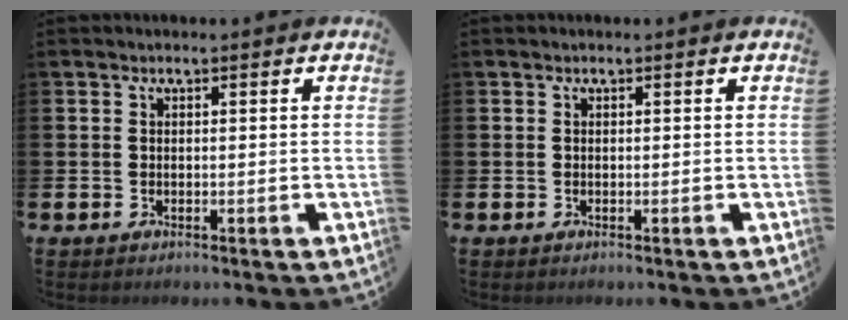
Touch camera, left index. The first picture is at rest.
{"total": 0.0}